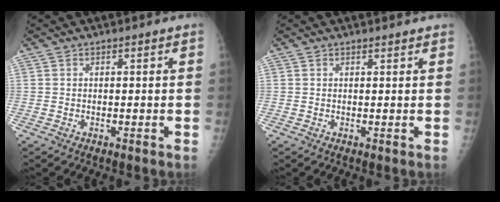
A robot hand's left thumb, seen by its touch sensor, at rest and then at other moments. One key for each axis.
{"total": 0.9, "fx": 0.9, "fy": 0.3, "fz": 0.2, "tx": -0.002, "ty": -0.003, "tz": 0.012}